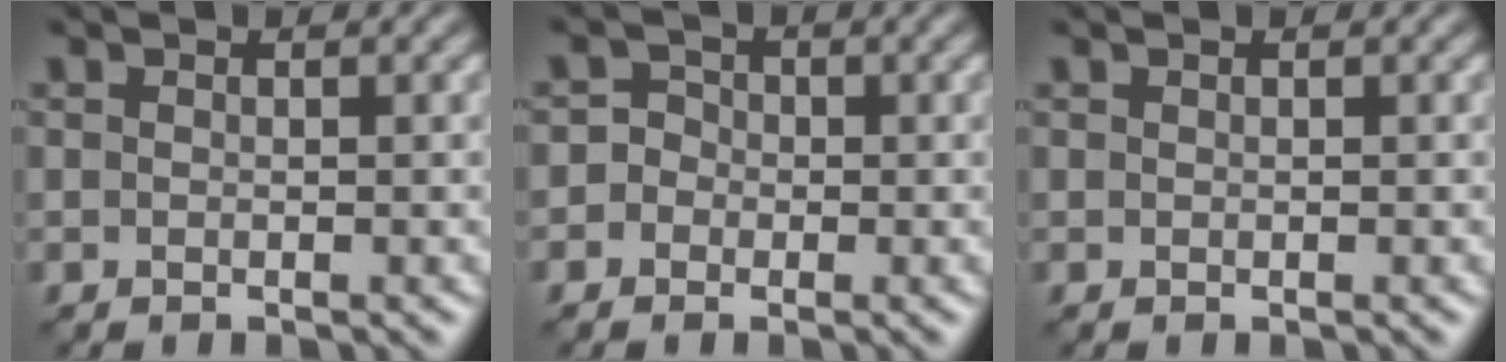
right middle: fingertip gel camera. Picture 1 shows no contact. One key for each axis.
{"total": 2.1, "fx": -0.4, "fy": 1.9, "fz": 0.5, "tx": 0.015, "ty": 0.013, "tz": -0.024}
{"total": 0.0}